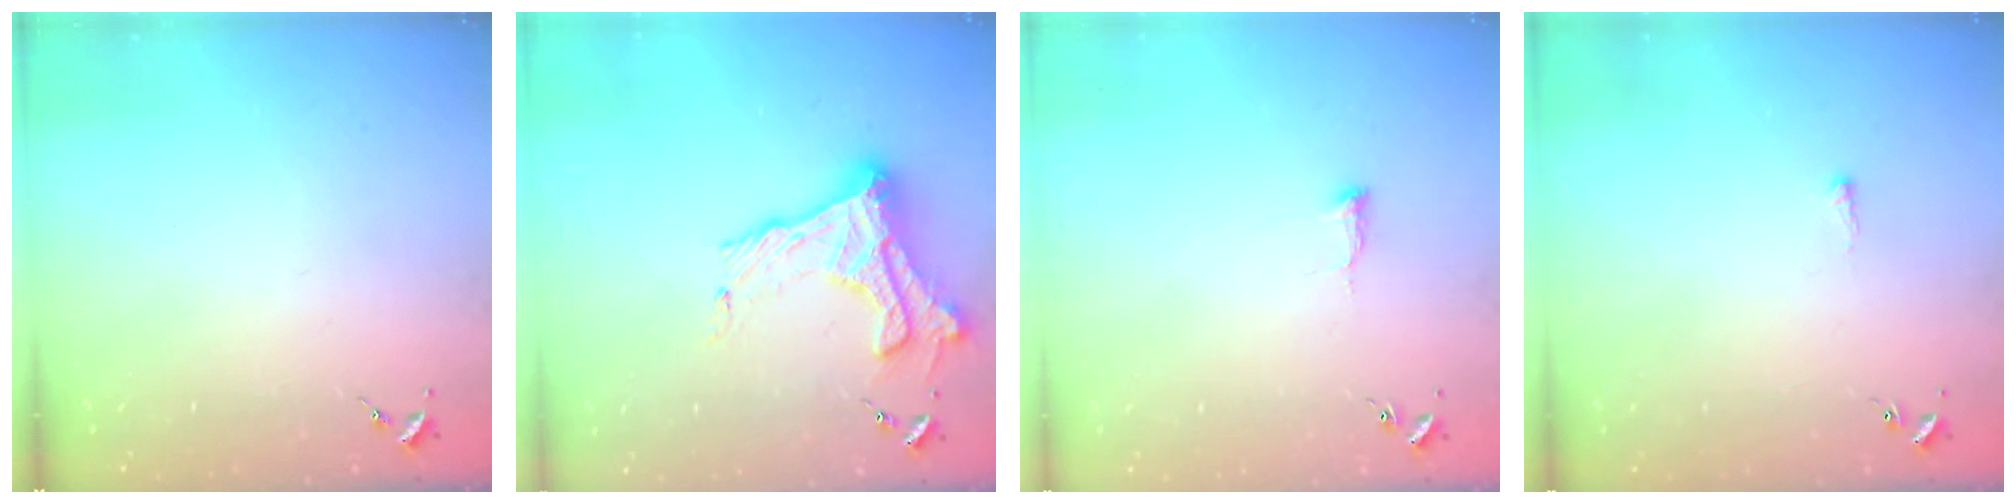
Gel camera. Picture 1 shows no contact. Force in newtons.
{"total": 19.0, "press": 19.0, "slide": 1.3}
{"total": 6.5, "press": 6.5, "slide": 0.5}
{"total": 1.5, "press": 1.5, "slide": 0.4}